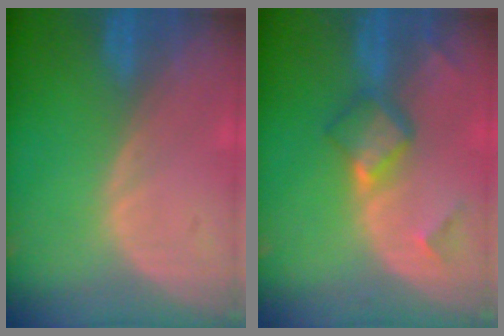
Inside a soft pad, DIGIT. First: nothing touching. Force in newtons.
{"total": 5.6, "press": 4.9, "slide": 2.7}